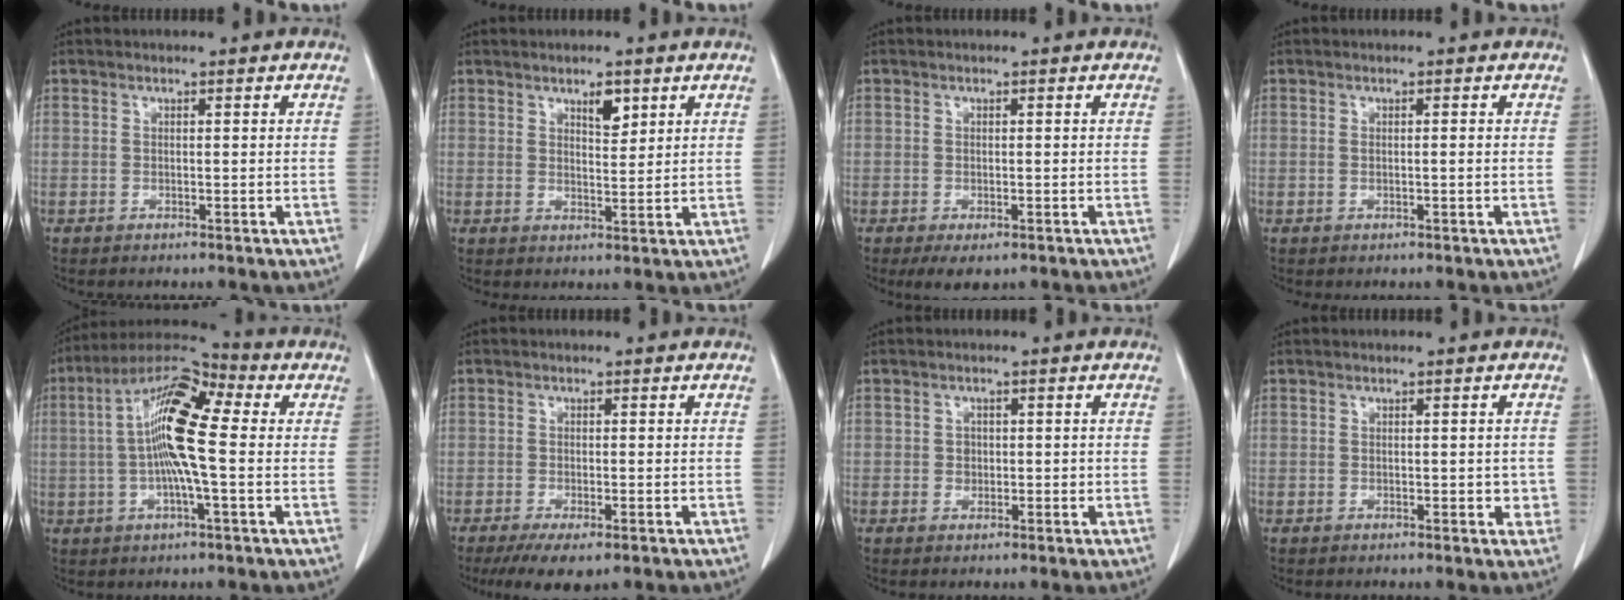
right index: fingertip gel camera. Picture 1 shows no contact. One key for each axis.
{"total": 3.3, "fx": 2.0, "fy": 1.2, "fz": 2.3, "tx": -0.037, "ty": -0.004, "tz": 0.035}
{"total": 2.9, "fx": -1.6, "fy": 1.6, "fz": 1.8, "tx": -0.022, "ty": -0.003, "tz": -0.015}
{"total": 0.7, "fx": 0.0, "fy": 0.1, "fz": 0.7, "tx": -0.016, "ty": 0.001, "tz": 0.003}
{"total": 13.5, "fx": 0.9, "fy": 2.4, "fz": 13.2, "tx": -0.251, "ty": 0.027, "tz": 0.003}
{"total": 5.4, "fx": -3.4, "fy": 1.8, "fz": 3.7, "tx": -0.056, "ty": -0.012, "tz": -0.053}
{"total": 1.7, "fx": 0.0, "fy": 1.5, "fz": 0.8, "tx": -0.011, "ty": 0.003, "tz": 0.002}
{"total": 2.5, "fx": -0.2, "fy": 1.5, "fz": 2.0, "tx": -0.015, "ty": 0.004, "tz": 0.001}